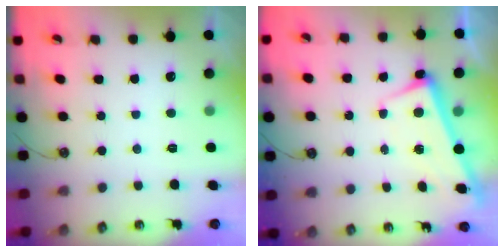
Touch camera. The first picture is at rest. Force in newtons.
{"total": 2.7, "press": 2.7, "slide": 0.6}